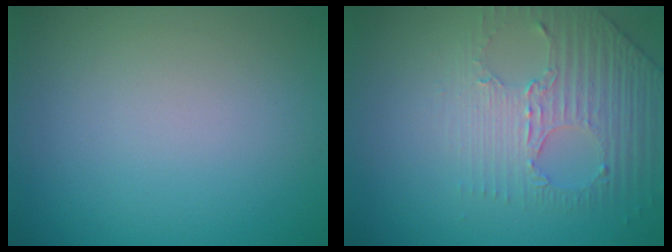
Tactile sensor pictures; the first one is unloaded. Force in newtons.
{"total": 4.4, "press": 3.1, "slide": 3.0}